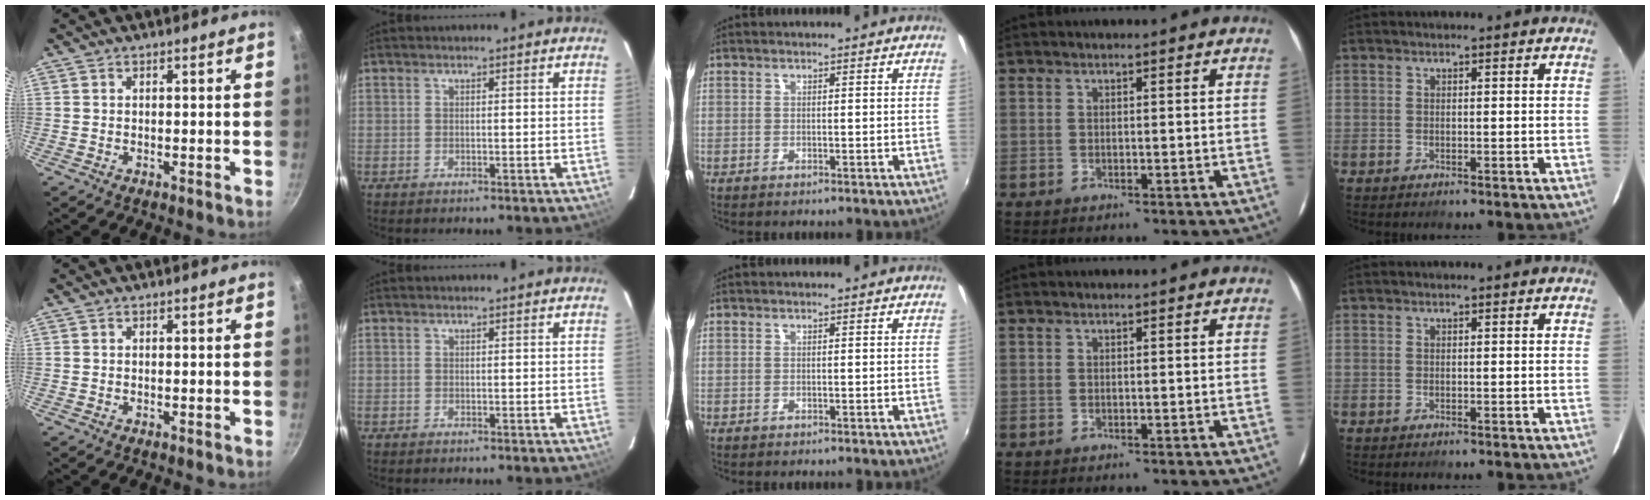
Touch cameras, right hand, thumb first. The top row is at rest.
{}